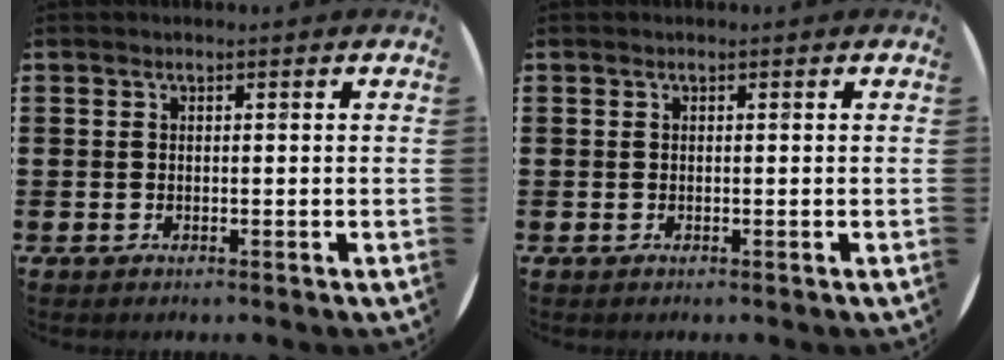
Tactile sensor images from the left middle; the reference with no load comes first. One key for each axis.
{"total": 0.0}